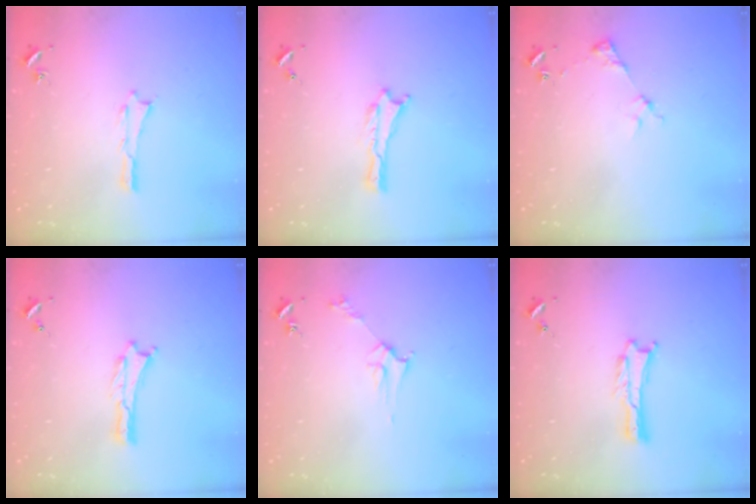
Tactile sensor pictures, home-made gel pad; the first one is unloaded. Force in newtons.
{"total": 0.0}
{"total": 2.9, "press": 2.9, "slide": 0.4}
{"total": 0.0}
{"total": 2.8, "press": 2.8, "slide": 0.3}
{"total": 0.0}